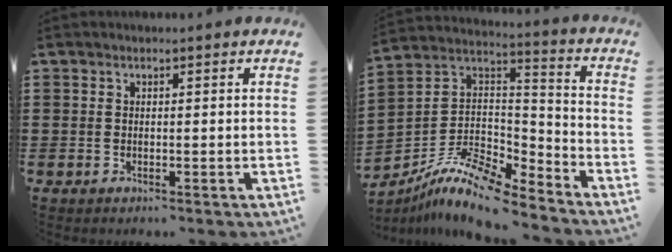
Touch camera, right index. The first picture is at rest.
{"total": 10.6, "force": [-8.9, 2.3, 5.4], "torque": [-0.113, 0.008, -0.180]}